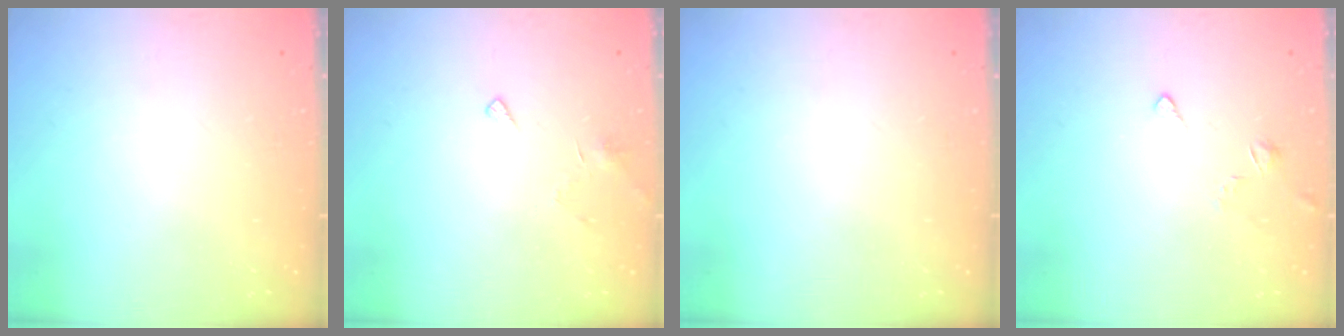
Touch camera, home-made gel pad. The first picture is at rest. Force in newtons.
{"total": 4.2, "press": 4.2, "slide": 0.3}
{"total": 0.0}
{"total": 2.9, "press": 2.8, "slide": 0.6}